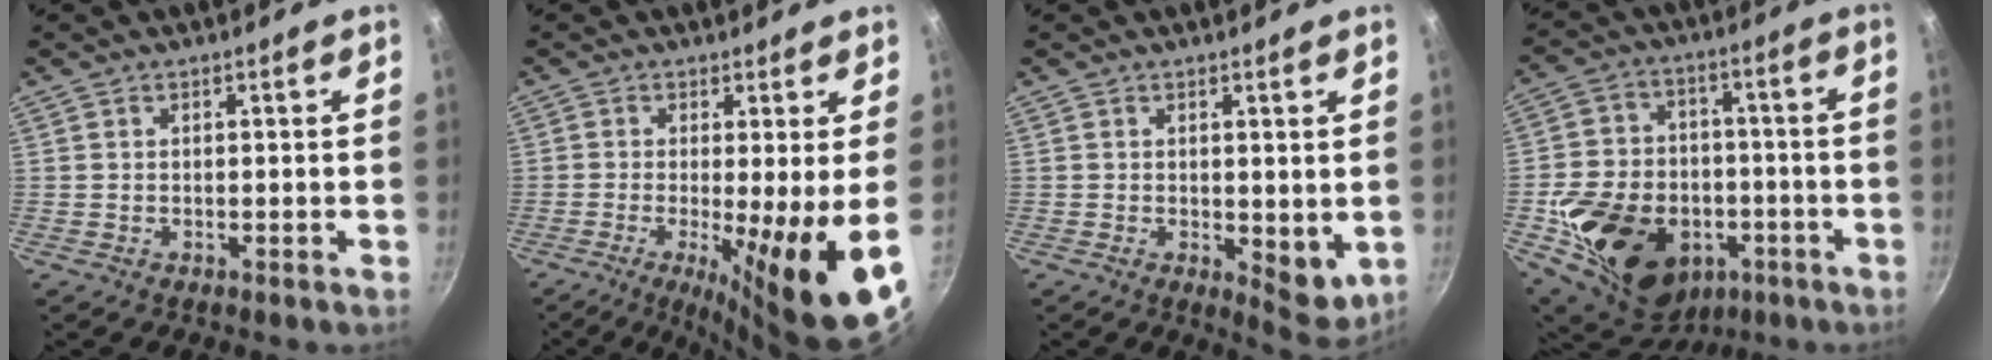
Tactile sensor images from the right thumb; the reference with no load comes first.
{"total": 12.4, "force": [-2.6, 1.1, 12.1], "torque": [-0.186, -0.019, -0.032]}
{"total": 5.8, "force": [0.3, 2.9, 5.0], "torque": [-0.053, -0.014, 0.012]}
{"total": 22.8, "force": [-6.6, 17.3, 13.3], "torque": [-0.214, 0.049, -0.086]}